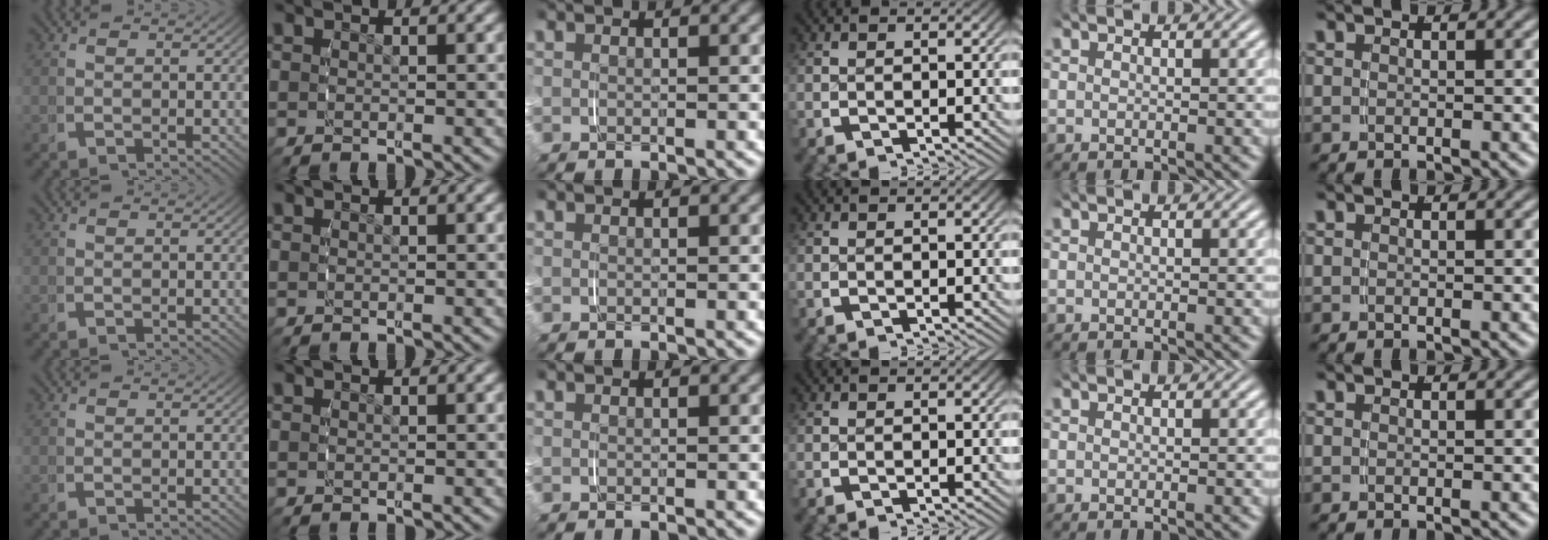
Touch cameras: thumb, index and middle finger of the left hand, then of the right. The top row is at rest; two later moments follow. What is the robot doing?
{"motion": "grasp_and_lifting", "object": "string"}